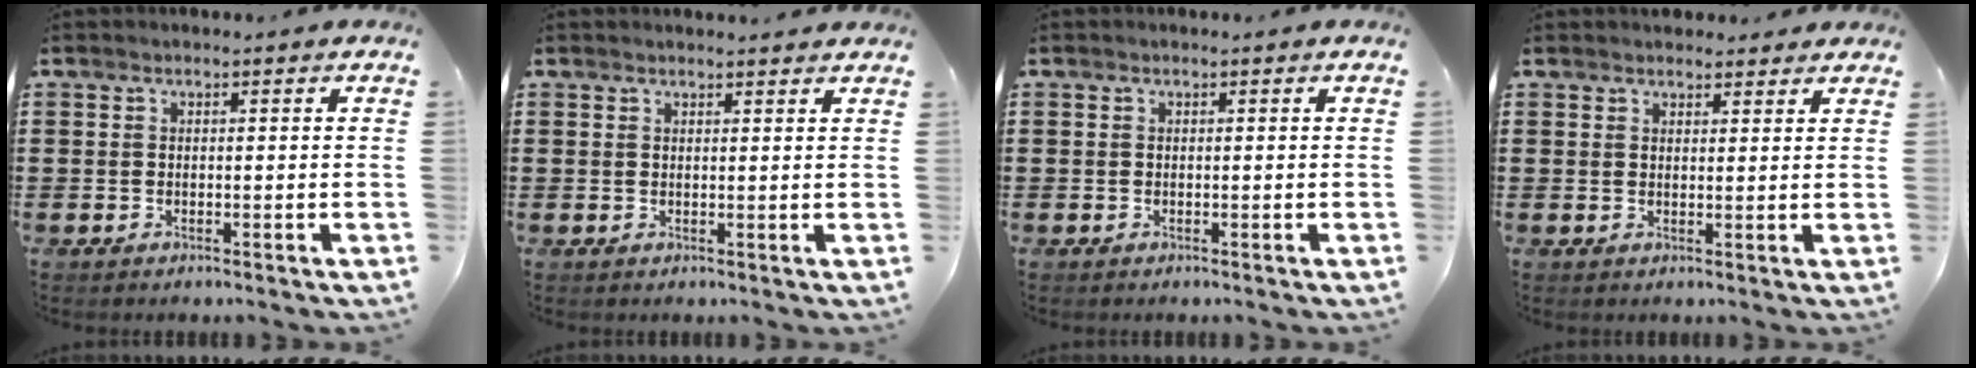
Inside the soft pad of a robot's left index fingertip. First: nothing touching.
{"total": 1.3, "force": [1.3, -0.1, 0.3], "torque": [-0.007, -0.001, 0.026]}
{"total": 0.0}
{"total": 2.3, "force": [2.2, 0.6, 0.1], "torque": [-0.007, 0.000, 0.043]}